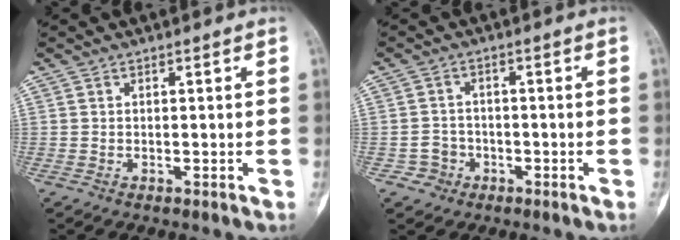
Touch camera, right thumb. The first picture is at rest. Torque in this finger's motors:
{"motor_torque": [0.22, 0.10, 0.27, -0.01, 0.03]}